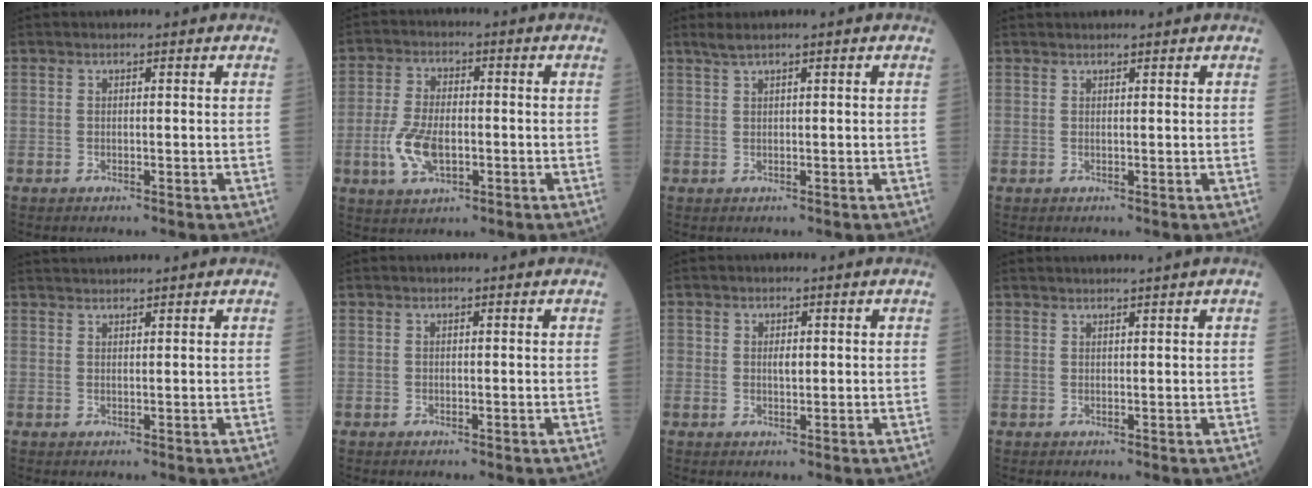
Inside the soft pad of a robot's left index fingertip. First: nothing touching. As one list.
[{"total": 7.7, "force": [-2.0, 3.8, 6.4], "torque": [-0.150, 0.001, -0.031]}, {"total": 2.3, "force": [1.9, -0.2, 1.3], "torque": [-0.027, 0.023, 0.041]}, {"total": 3.7, "force": [3.5, 0.3, 1.2], "torque": [-0.012, 0.029, 0.049]}, {"total": 3.3, "force": [3.2, -0.4, 0.8], "torque": [-0.009, 0.028, 0.061]}, {"total": 0.0}, {"total": 1.7, "force": [0.2, 1.1, 1.3], "torque": [-0.017, 0.001, 0.007]}, {"total": 2.8, "force": [2.5, -0.8, 0.9], "torque": [-0.009, 0.010, 0.041]}]